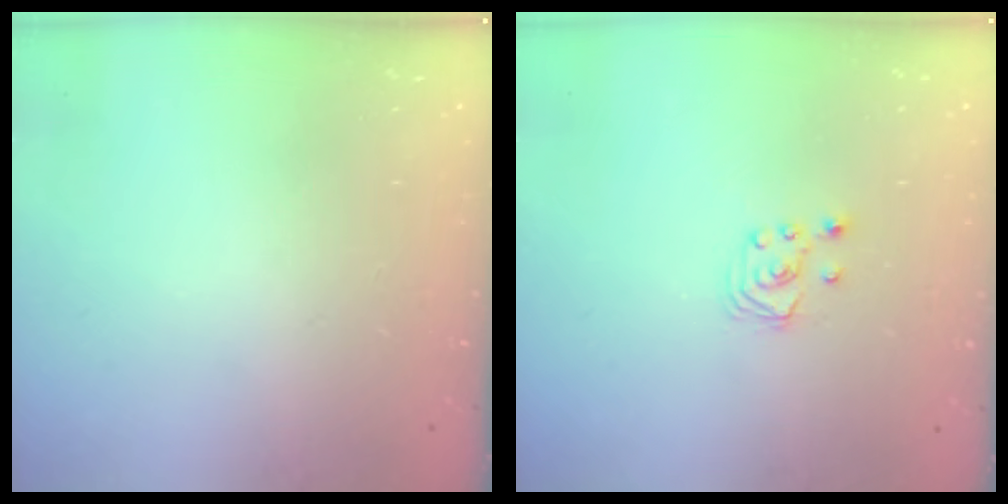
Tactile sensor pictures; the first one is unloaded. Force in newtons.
{"total": 2.7, "press": 2.7, "slide": 0.3}